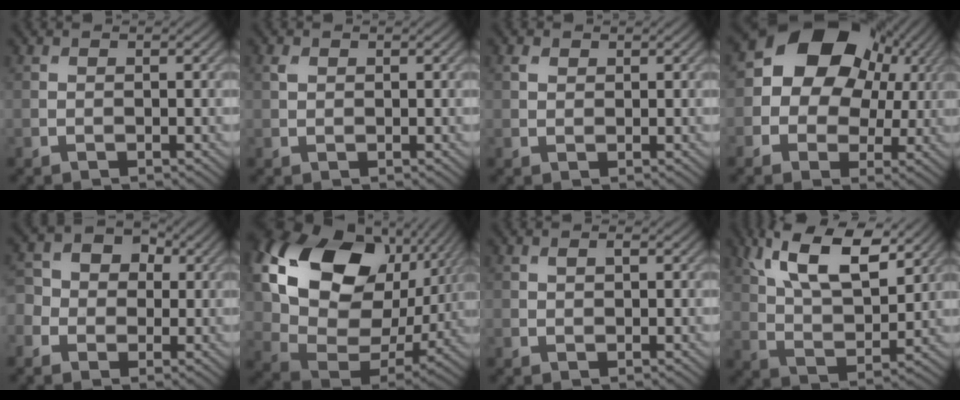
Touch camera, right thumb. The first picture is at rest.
{"total": 0.9, "force": [0.5, 0.5, 0.5], "torque": [-0.014, 0.004, 0.010]}
{"total": 1.1, "force": [0.7, 0.6, 0.5], "torque": [-0.013, 0.004, 0.014]}
{"total": 13.2, "force": [3.5, 10.4, 7.4], "torque": [-0.141, 0.019, 0.045]}
{"total": 6.1, "force": [-0.4, 5.5, 2.5], "torque": [-0.062, 0.010, -0.026]}
{"total": 21.8, "force": [8.7, 14.7, 13.6], "torque": [-0.307, 0.023, 0.178]}
{"total": 1.1, "force": [0.5, 0.6, 0.8], "torque": [-0.015, 0.002, 0.009]}
{"total": 12.8, "force": [7.0, 5.4, 9.3], "torque": [-0.183, 0.002, 0.121]}